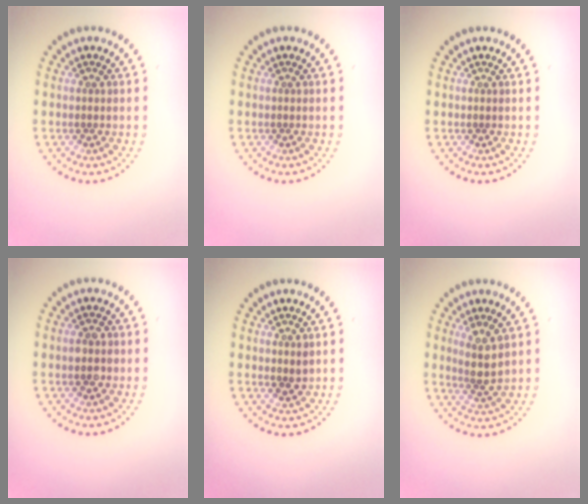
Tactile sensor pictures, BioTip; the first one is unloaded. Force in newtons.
{"total": 0.0}
{"total": 0.0}
{"total": 1.5, "press": 1.5, "slide": 0.2}
{"total": 0.9, "press": 0.8, "slide": 0.3}
{"total": 2.6, "press": 2.2, "slide": 1.4}